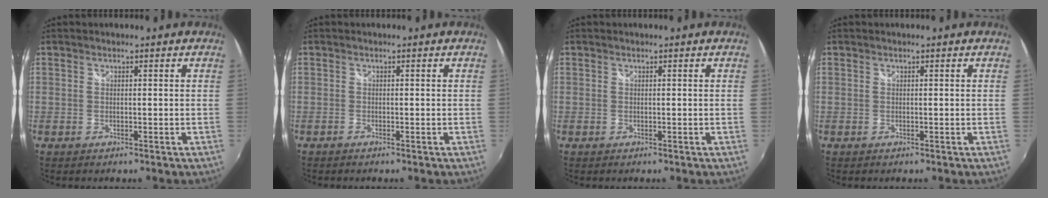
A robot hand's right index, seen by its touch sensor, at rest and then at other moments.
{"total": 0.5, "force": [-0.5, 0.1, 0.2], "torque": [-0.004, -0.003, -0.011]}
{"total": 0.0}
{"total": 0.0}